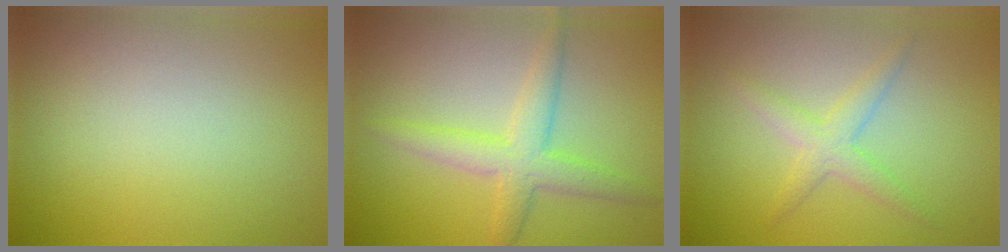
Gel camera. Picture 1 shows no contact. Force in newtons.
{"total": 3.8, "press": 3.8, "slide": 0.2}
{"total": 2.4, "press": 2.4, "slide": 0.1}